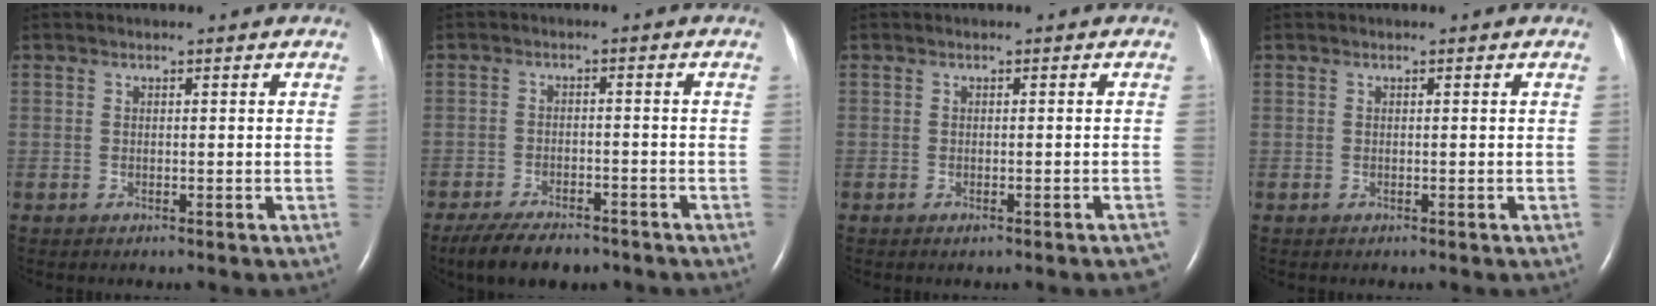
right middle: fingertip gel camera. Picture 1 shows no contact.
{"total": 8.7, "force": [-6.9, 3.1, 4.2], "torque": [-0.075, -0.009, -0.108]}
{"total": 2.7, "force": [-2.1, 0.4, 1.6], "torque": [-0.005, -0.002, -0.027]}
{"total": 0.0}